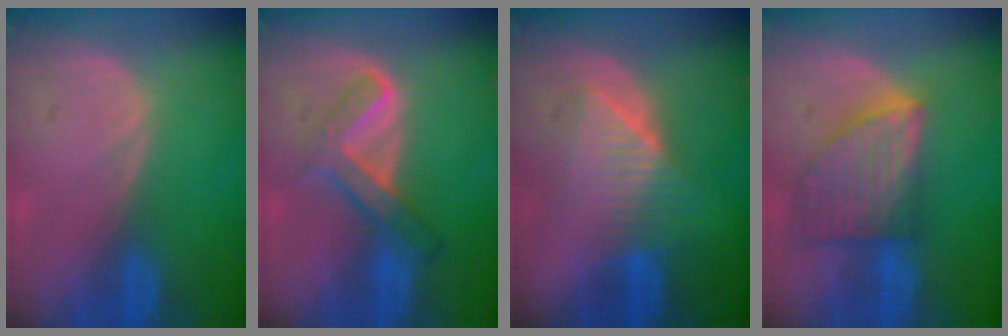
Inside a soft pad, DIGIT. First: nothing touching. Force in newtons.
{"total": 6.0, "press": 5.3, "slide": 2.8}
{"total": 6.4, "press": 6.3, "slide": 1.0}
{"total": 8.1, "press": 7.4, "slide": 3.4}